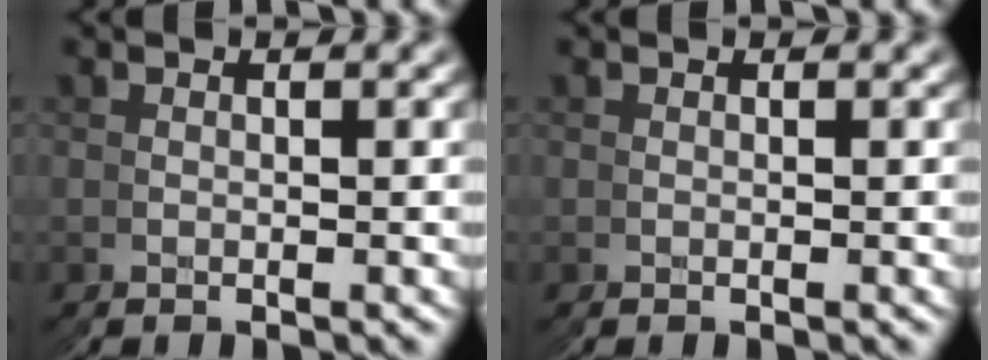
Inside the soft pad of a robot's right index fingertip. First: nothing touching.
{"total": 0.0}